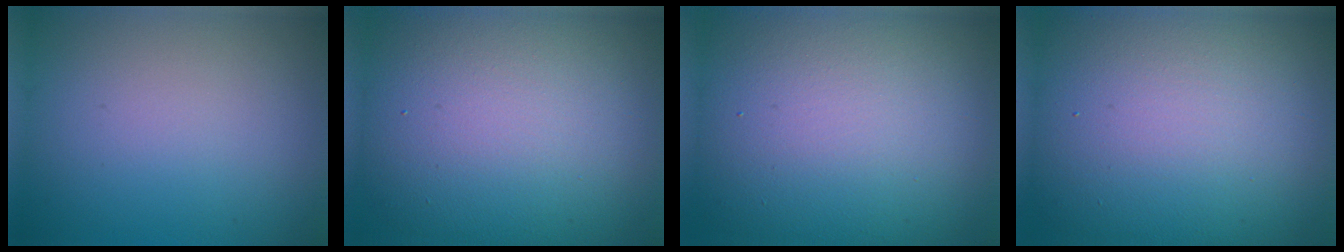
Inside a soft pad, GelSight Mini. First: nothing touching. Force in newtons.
{"total": 16.2, "press": 16.2, "slide": 0.6}
{"total": 16.8, "press": 16.8, "slide": 1.4}
{"total": 18.0, "press": 17.9, "slide": 1.3}